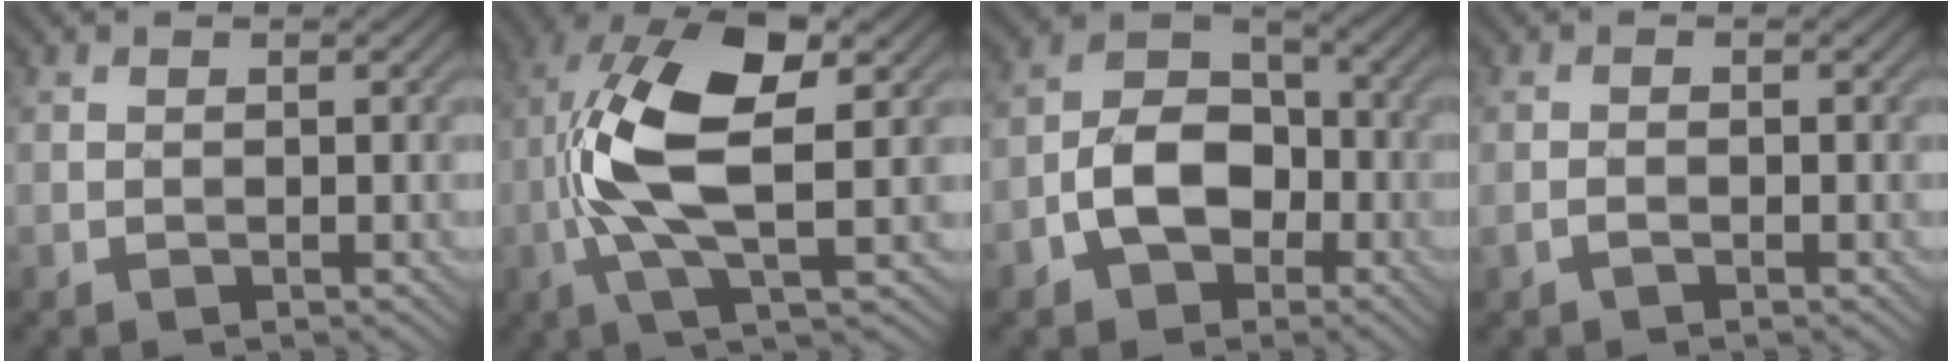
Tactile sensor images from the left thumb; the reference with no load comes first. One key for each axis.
{"total": 12.9, "fx": 0.0, "fy": 5.0, "fz": 11.9, "tx": -0.253, "ty": 0.014, "tz": -0.003}
{"total": 8.7, "fx": -3.2, "fy": 6.0, "fz": 5.4, "tx": -0.103, "ty": 0.002, "tz": -0.069}
{"total": 1.1, "fx": -0.6, "fy": 0.4, "fz": 0.8, "tx": -0.018, "ty": 0.003, "tz": -0.014}